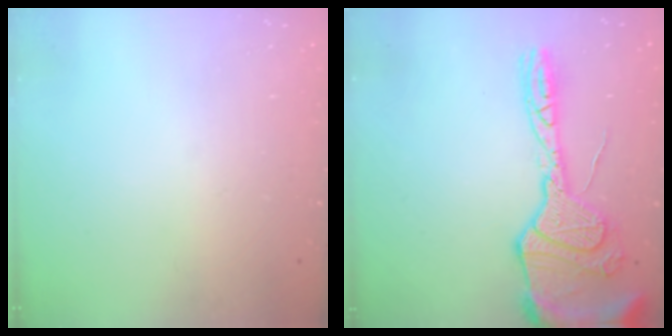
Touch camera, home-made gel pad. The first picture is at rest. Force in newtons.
{"total": 19.8, "press": 19.7, "slide": 1.9}